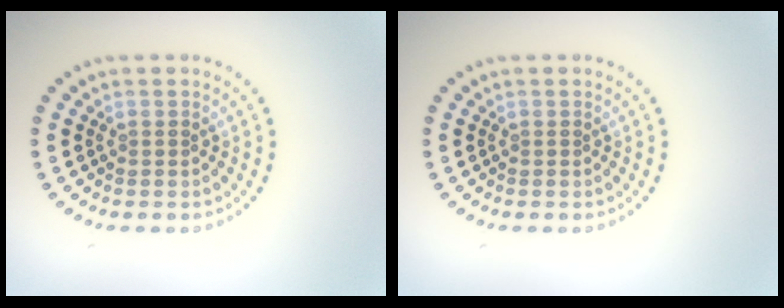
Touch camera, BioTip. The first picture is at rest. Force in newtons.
{"total": 0.0}